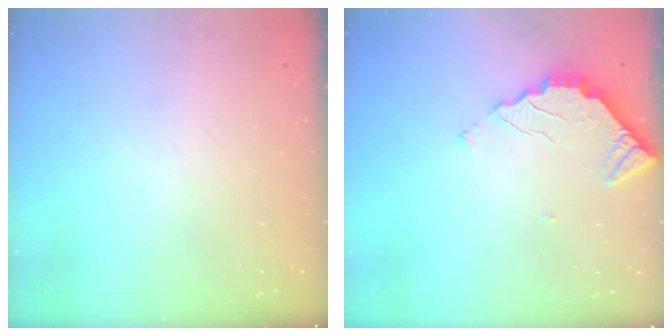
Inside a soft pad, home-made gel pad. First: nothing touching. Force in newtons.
{"total": 3.3, "press": 3.3, "slide": 0.2}